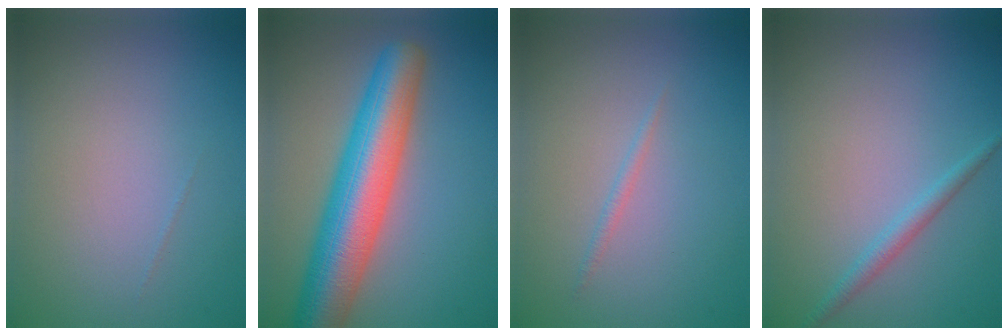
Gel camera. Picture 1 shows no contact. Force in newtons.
{"total": 9.6, "press": 9.6, "slide": 0.3}
{"total": 0.6, "press": 0.6, "slide": 0.1}
{"total": 1.6, "press": 1.6, "slide": 0.1}